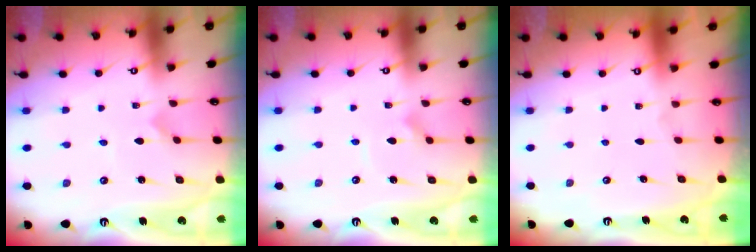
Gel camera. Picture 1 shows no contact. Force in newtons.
{"total": 2.6, "press": 2.6, "slide": 0.3}
{"total": 0.0}